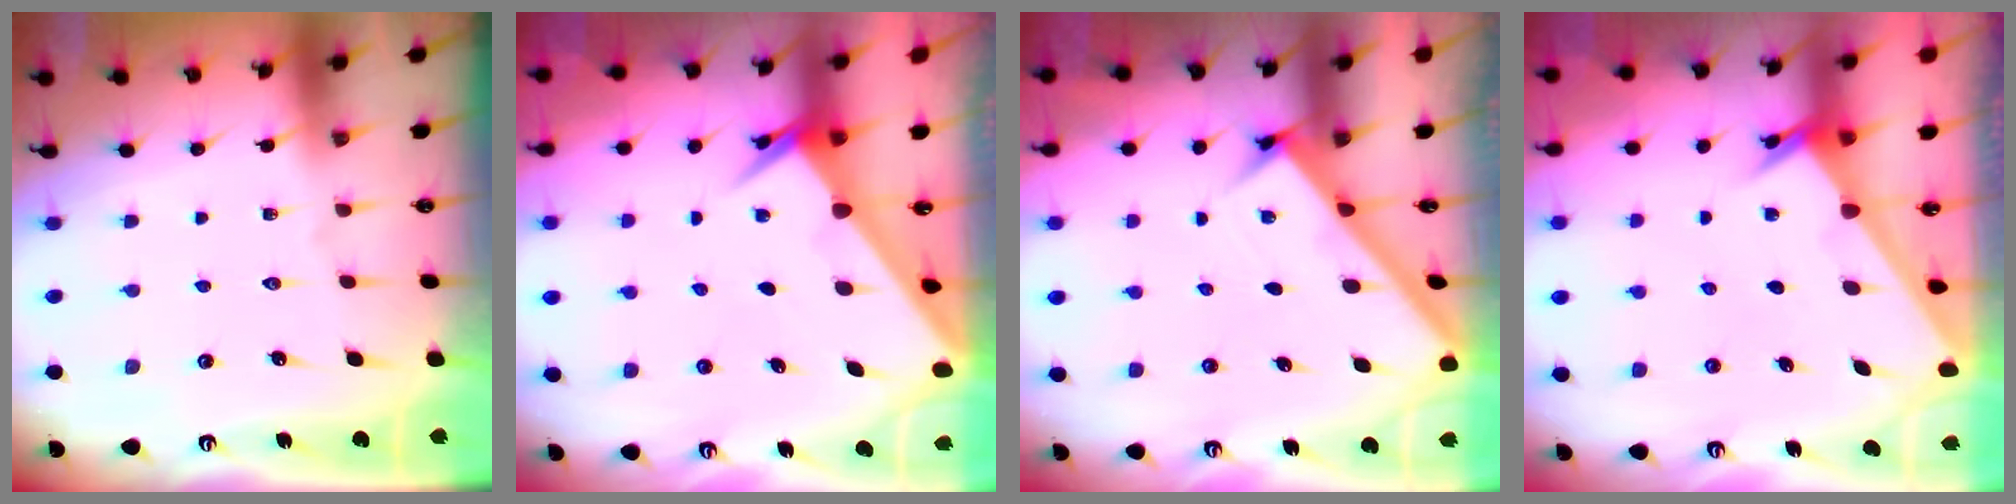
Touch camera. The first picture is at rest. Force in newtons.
{"total": 2.6, "press": 2.6, "slide": 0.2}
{"total": 2.8, "press": 2.8, "slide": 0.4}
{"total": 2.3, "press": 2.3, "slide": 0.2}